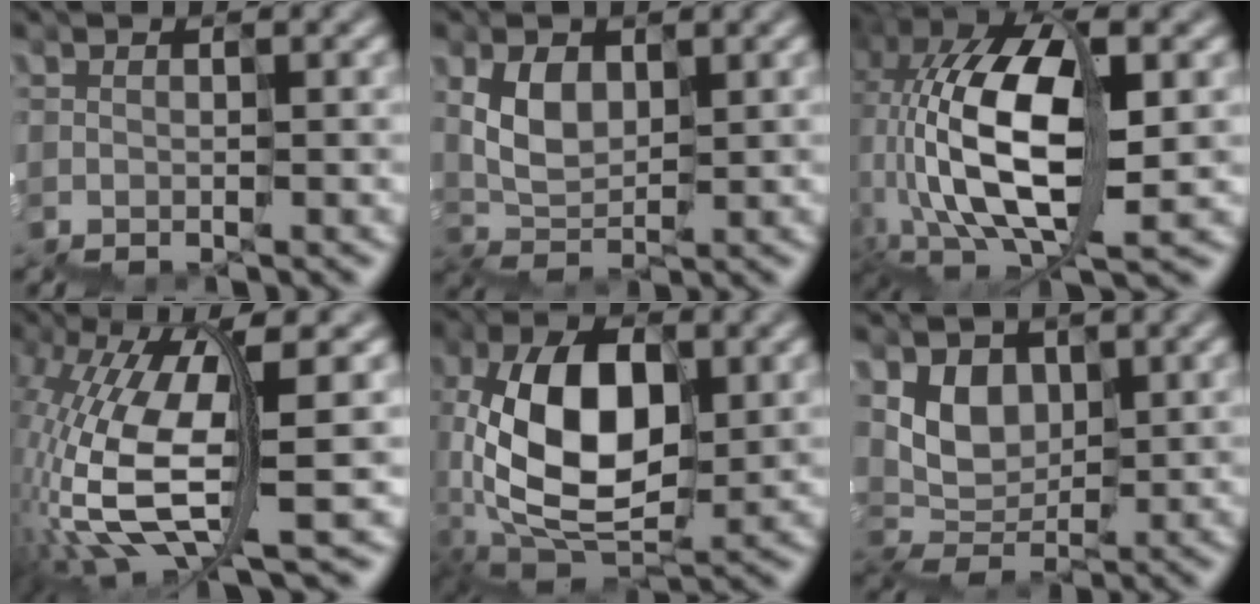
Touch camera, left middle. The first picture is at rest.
{"total": 2.8, "force": [1.4, 2.0, 1.3], "torque": [-0.038, 0.009, 0.031]}
{"total": 11.5, "force": [0.7, 6.5, 9.5], "torque": [-0.214, 0.006, 0.011]}
{"total": 8.3, "force": [0.0, 2.5, 7.9], "torque": [-0.177, 0.009, 0.002]}
{"total": 8.9, "force": [-0.7, 5.4, 7.0], "torque": [-0.147, 0.010, -0.017]}
{"total": 3.2, "force": [1.8, 2.5, 0.7], "torque": [-0.016, 0.001, 0.032]}